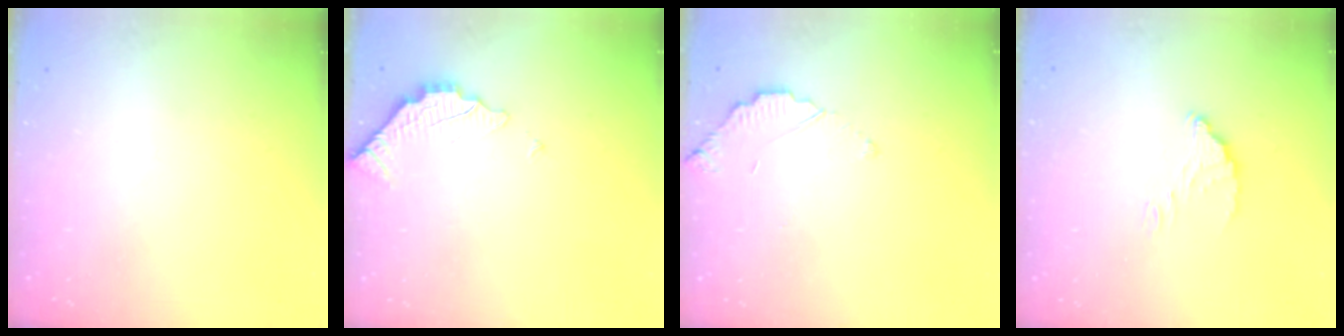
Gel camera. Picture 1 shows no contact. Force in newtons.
{"total": 2.4, "press": 2.4, "slide": 0.2}
{"total": 3.5, "press": 3.5, "slide": 0.3}
{"total": 4.3, "press": 4.3, "slide": 0.1}